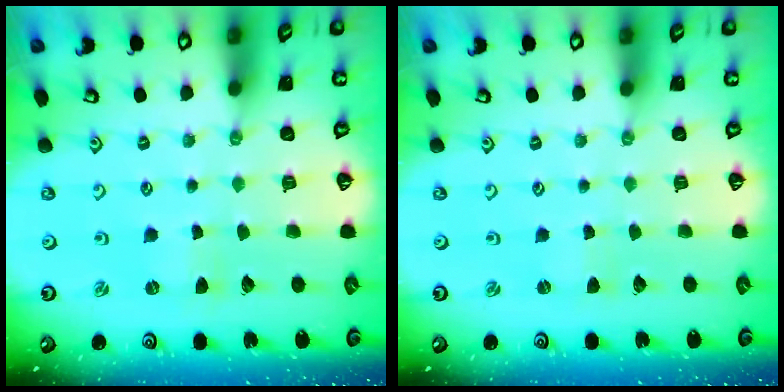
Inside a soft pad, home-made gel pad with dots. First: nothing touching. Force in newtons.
{"total": 0.0}